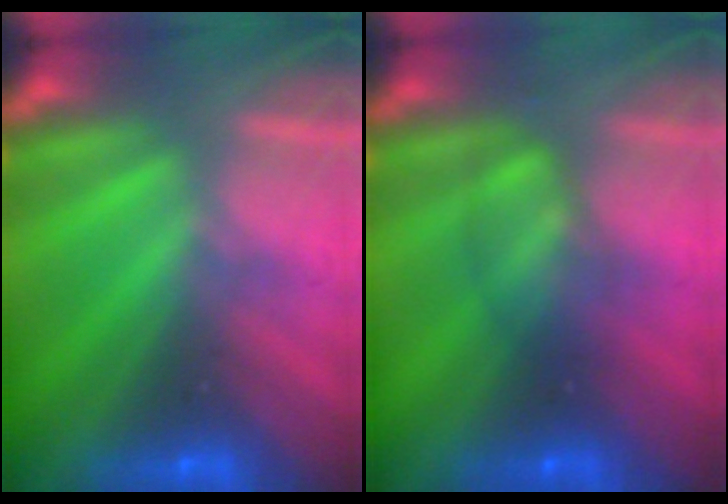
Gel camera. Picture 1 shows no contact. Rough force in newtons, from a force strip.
{"total": 2.6}